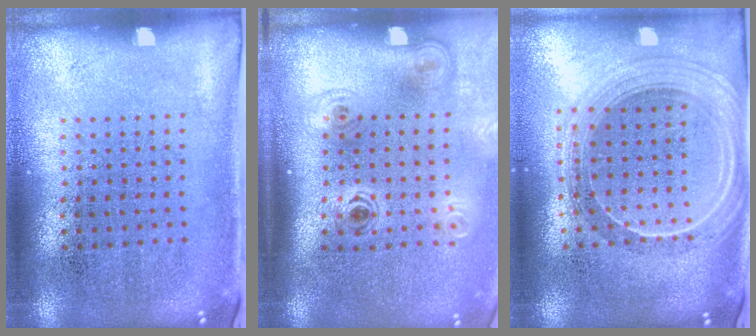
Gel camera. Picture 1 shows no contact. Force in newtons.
{"total": 2.1, "press": 1.4, "slide": 1.5}
{"total": 2.3, "press": 2.0, "slide": 1.2}